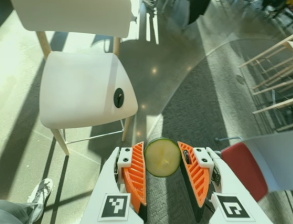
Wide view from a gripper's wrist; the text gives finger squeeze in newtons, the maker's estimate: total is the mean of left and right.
{"total": 9.7, "left": 9.8, "right": 9.6}